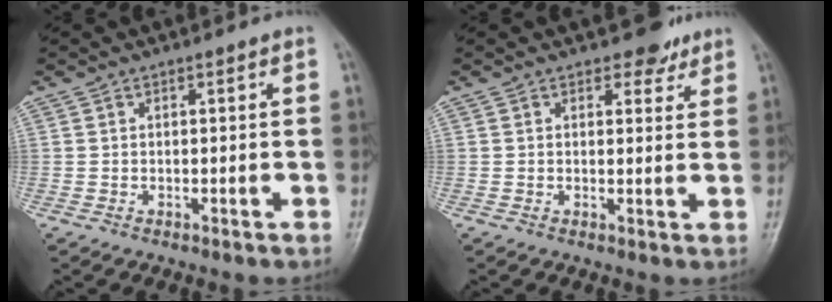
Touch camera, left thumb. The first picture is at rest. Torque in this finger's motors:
{"motor_torque": [0.59, -0.09, 0.57, -0.04, -0.04]}